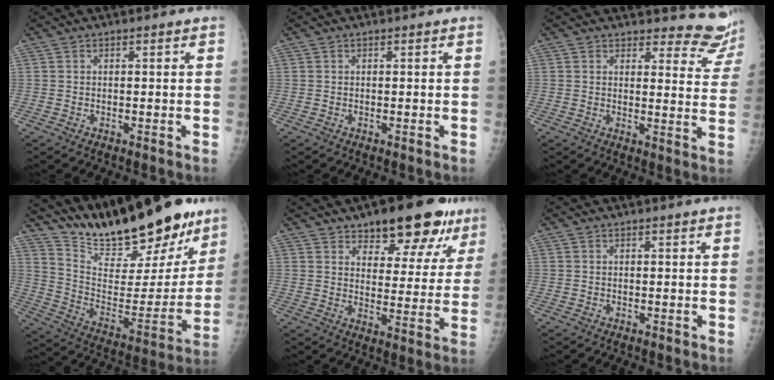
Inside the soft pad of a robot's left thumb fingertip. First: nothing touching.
{"total": 0.0}
{"total": 10.1, "force": [9.9, 2.3, 0.4], "torque": [0.036, -0.099, 0.086]}
{"total": 27.5, "force": [22.5, 8.3, 13.6], "torque": [-0.178, -0.104, 0.348]}
{"total": 16.5, "force": [11.3, 7.2, 9.6], "torque": [-0.069, -0.050, 0.155]}
{"total": 0.0}